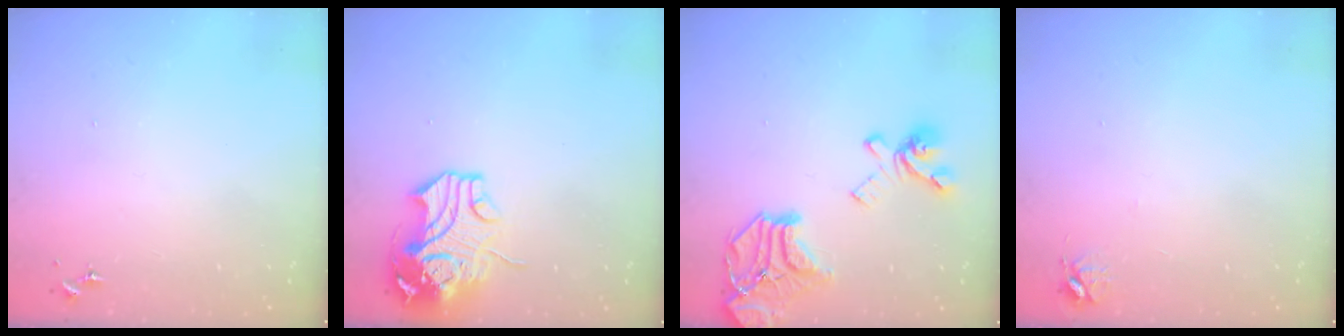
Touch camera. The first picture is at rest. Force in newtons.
{"total": 13.9, "press": 13.7, "slide": 2.3}
{"total": 20.3, "press": 20.2, "slide": 2.2}
{"total": 4.7, "press": 4.7, "slide": 0.6}